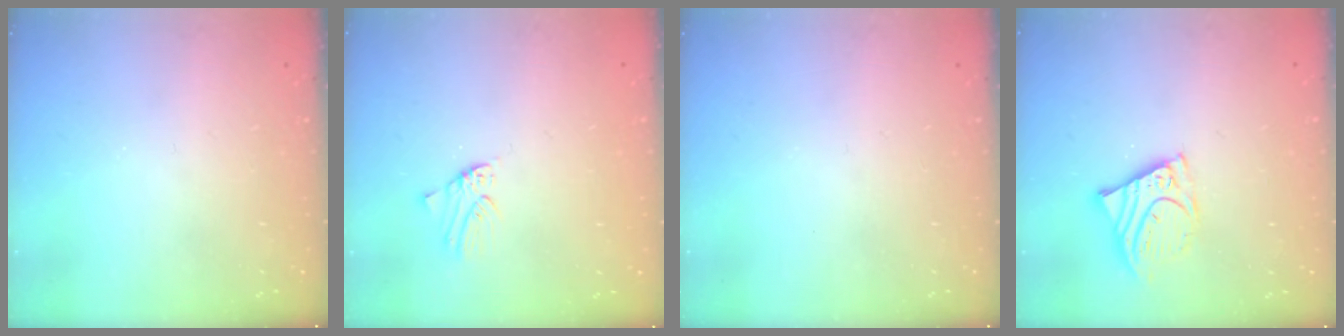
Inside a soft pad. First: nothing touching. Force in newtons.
{"total": 0.0}
{"total": 0.0}
{"total": 9.3, "press": 9.2, "slide": 1.0}